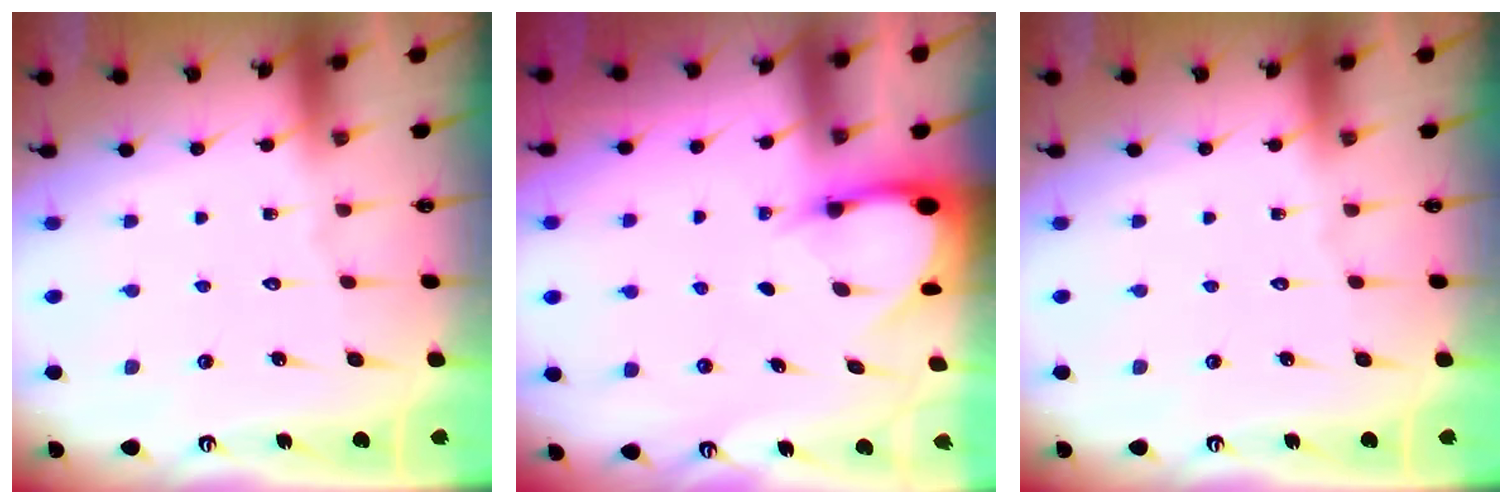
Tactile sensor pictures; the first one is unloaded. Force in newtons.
{"total": 3.8, "press": 3.7, "slide": 0.5}
{"total": 0.0}